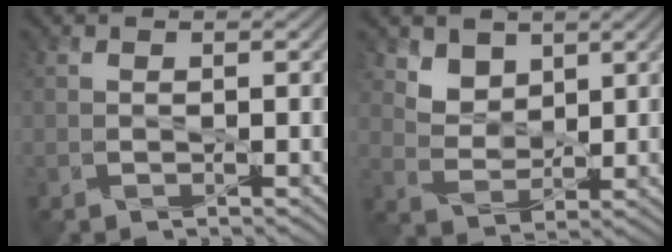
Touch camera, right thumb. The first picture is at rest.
{"total": 4.7, "force": [3.2, 2.9, 1.8], "torque": [-0.058, -0.028, 0.072]}